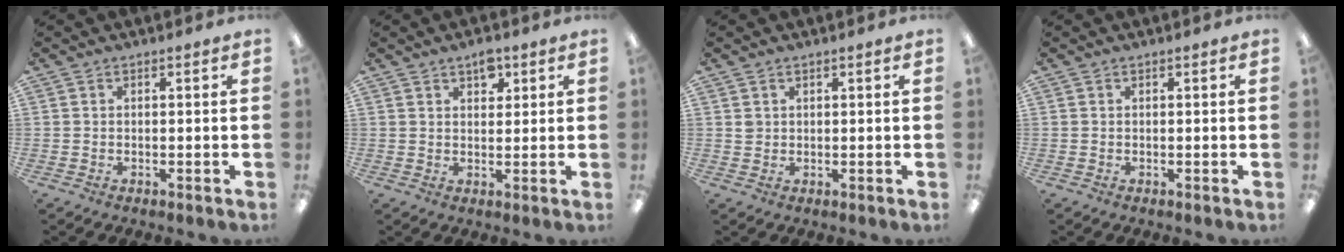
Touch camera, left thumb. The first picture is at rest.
{"total": 4.0, "force": [2.6, 2.3, 1.9], "torque": [-0.010, -0.011, 0.041]}
{"total": 1.3, "force": [0.7, 1.0, 0.2], "torque": [-0.005, 0.002, 0.013]}
{"total": 0.0}